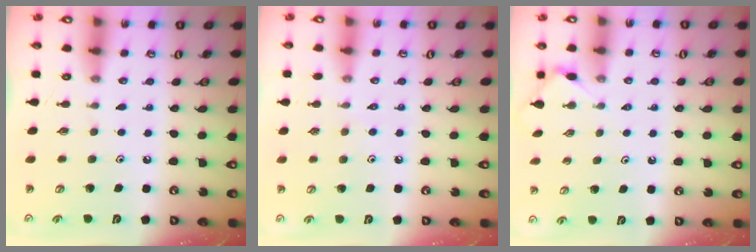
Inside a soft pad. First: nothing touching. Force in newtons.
{"total": 3.4, "press": 3.4, "slide": 0.6}
{"total": 3.9, "press": 3.8, "slide": 0.5}